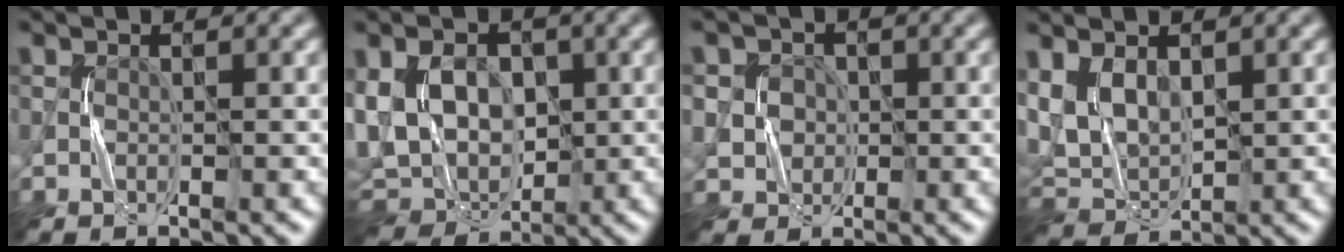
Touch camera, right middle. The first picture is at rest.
{"total": 8.8, "force": [0.5, 6.6, 5.8], "torque": [-0.114, -0.005, 0.006]}
{"total": 3.9, "force": [0.2, 3.7, 1.3], "torque": [-0.017, 0.012, -0.010]}
{"total": 3.9, "force": [1.5, 2.5, 2.6], "torque": [-0.057, -0.003, 0.034]}